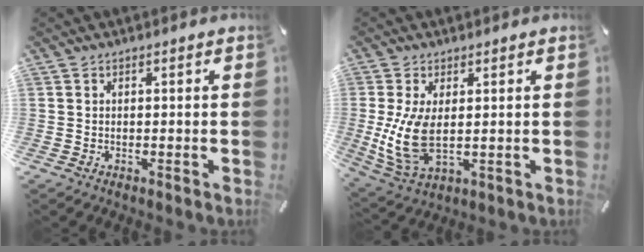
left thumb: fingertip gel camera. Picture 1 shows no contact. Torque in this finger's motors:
{"motor_torque": [1.49, 2.13, 1.38, 0.00, 0.45]}